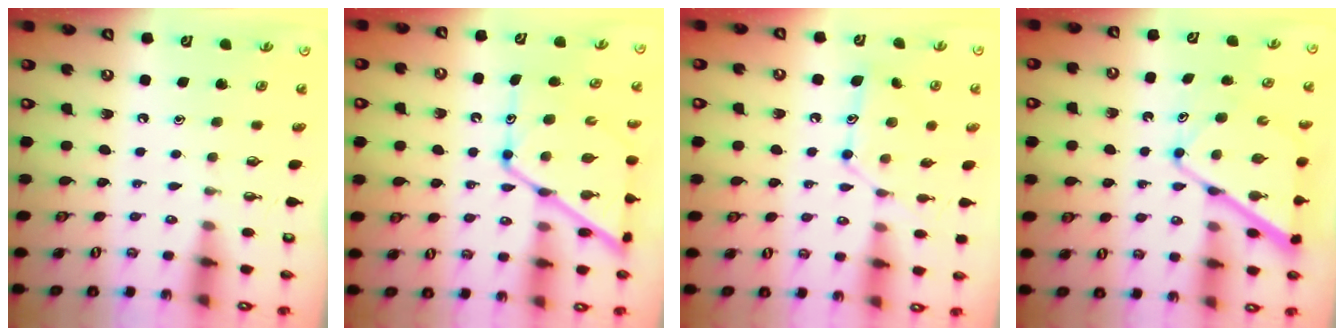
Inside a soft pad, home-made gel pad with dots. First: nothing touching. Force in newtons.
{"total": 17.5, "press": 17.4, "slide": 1.3}
{"total": 11.6, "press": 11.6, "slide": 0.2}
{"total": 12.4, "press": 12.3, "slide": 1.2}